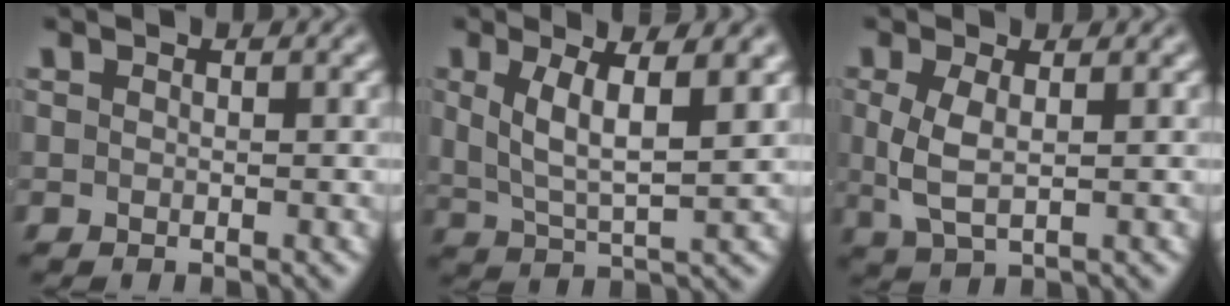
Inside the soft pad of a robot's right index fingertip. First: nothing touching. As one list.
[{"total": 4.5, "force": [1.1, 1.7, 4.1], "torque": [-0.068, -0.016, 0.032]}, {"total": 2.9, "force": [0.0, 1.1, 2.6], "torque": [-0.064, -0.017, 0.017]}]